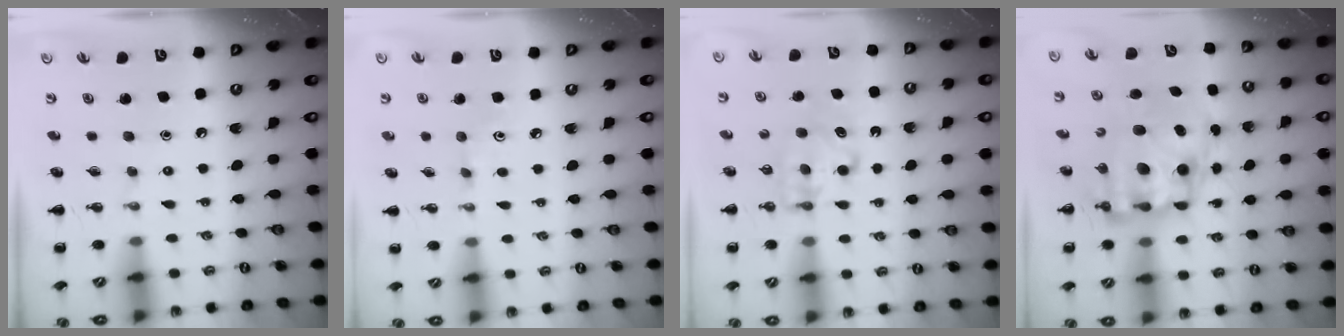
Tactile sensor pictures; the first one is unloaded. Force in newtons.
{"total": 3.2, "press": 3.0, "slide": 1.2}
{"total": 6.0, "press": 6.0, "slide": 0.7}
{"total": 14.5, "press": 14.1, "slide": 3.3}